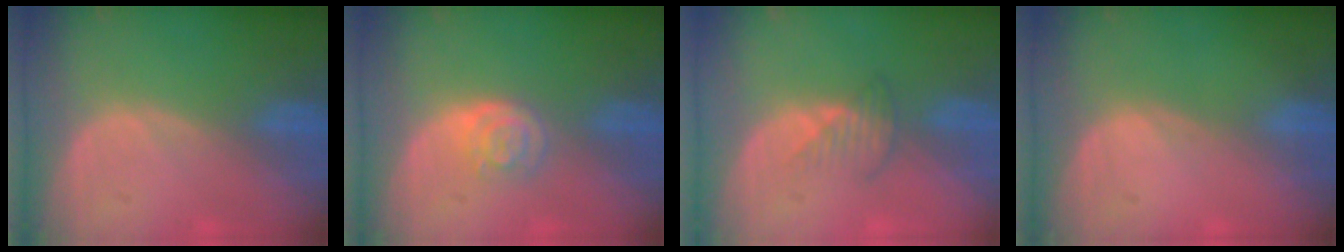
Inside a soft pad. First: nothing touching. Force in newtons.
{"total": 3.3, "press": 3.3, "slide": 0.3}
{"total": 2.8, "press": 2.7, "slide": 0.8}
{"total": 0.0}